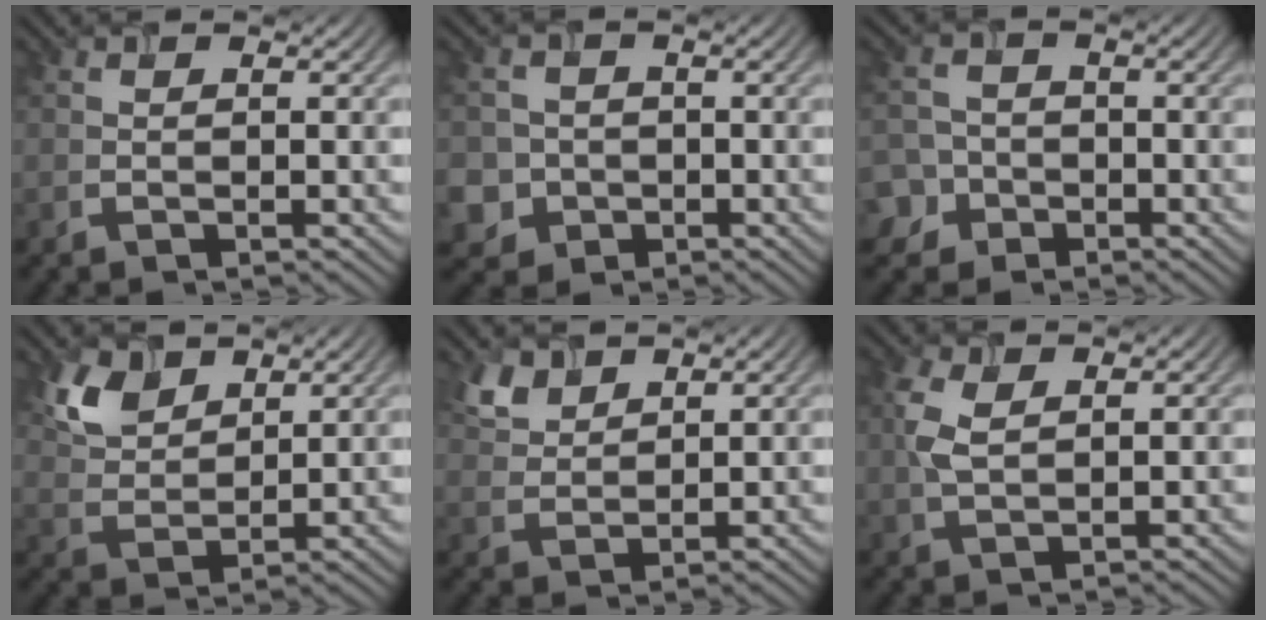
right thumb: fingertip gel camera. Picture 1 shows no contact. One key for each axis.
{"total": 5.2, "fx": -1.9, "fy": 4.8, "fz": 0.8, "tx": -0.030, "ty": -0.006, "tz": -0.057}
{"total": 5.1, "fx": -2.6, "fy": 4.2, "fz": 1.2, "tx": -0.025, "ty": -0.005, "tz": -0.068}
{"total": 6.1, "fx": 3.9, "fy": 3.5, "fz": 3.2, "tx": -0.079, "ty": -0.003, "tz": 0.083}
{"total": 4.3, "fx": 3.1, "fy": 2.2, "fz": 2.0, "tx": -0.052, "ty": 0.003, "tz": 0.071}
{"total": 3.8, "fx": 1.1, "fy": 2.0, "fz": 3.0, "tx": -0.084, "ty": 0.005, "tz": 0.023}